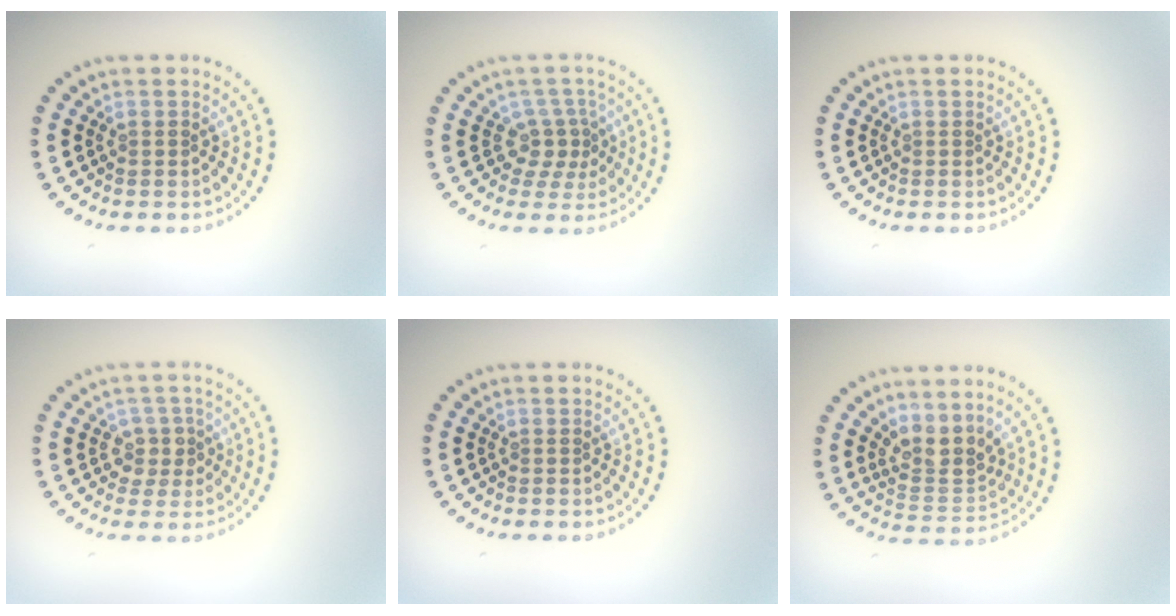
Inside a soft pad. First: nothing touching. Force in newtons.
{"total": 2.5, "press": 1.8, "slide": 1.8}
{"total": 0.0}
{"total": 2.2, "press": 2.0, "slide": 1.0}
{"total": 0.0}
{"total": 3.3, "press": 2.5, "slide": 2.2}